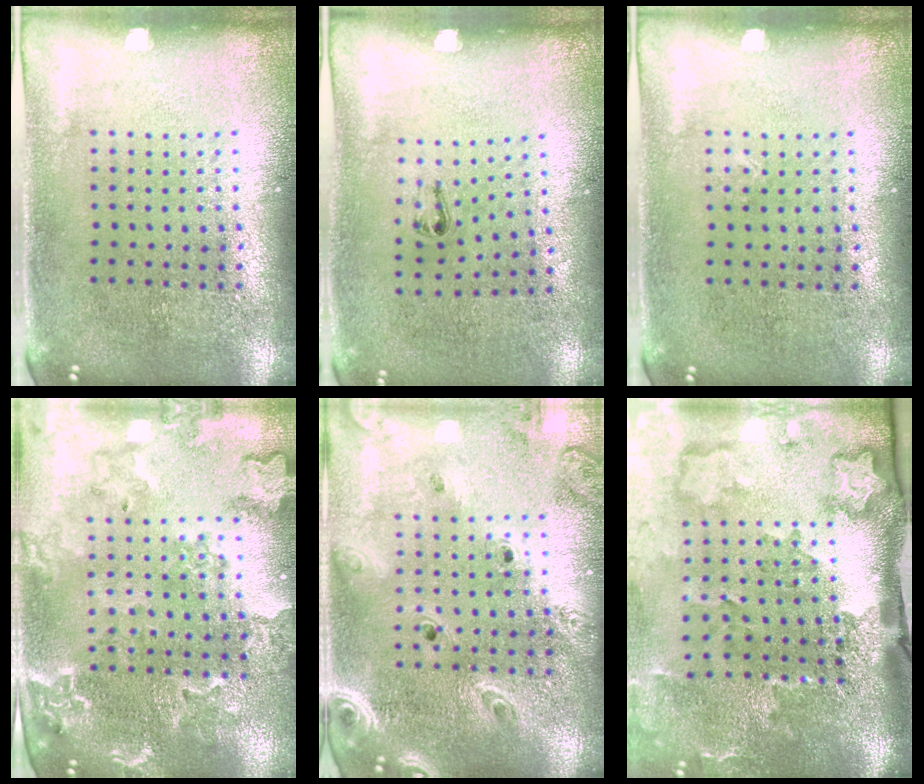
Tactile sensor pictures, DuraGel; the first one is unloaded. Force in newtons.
{"total": 0.5, "press": 0.3, "slide": 0.5}
{"total": 0.0}
{"total": 1.8, "press": 1.8, "slide": 0.2}
{"total": 2.8, "press": 2.3, "slide": 1.5}
{"total": 3.4, "press": 2.2, "slide": 2.7}